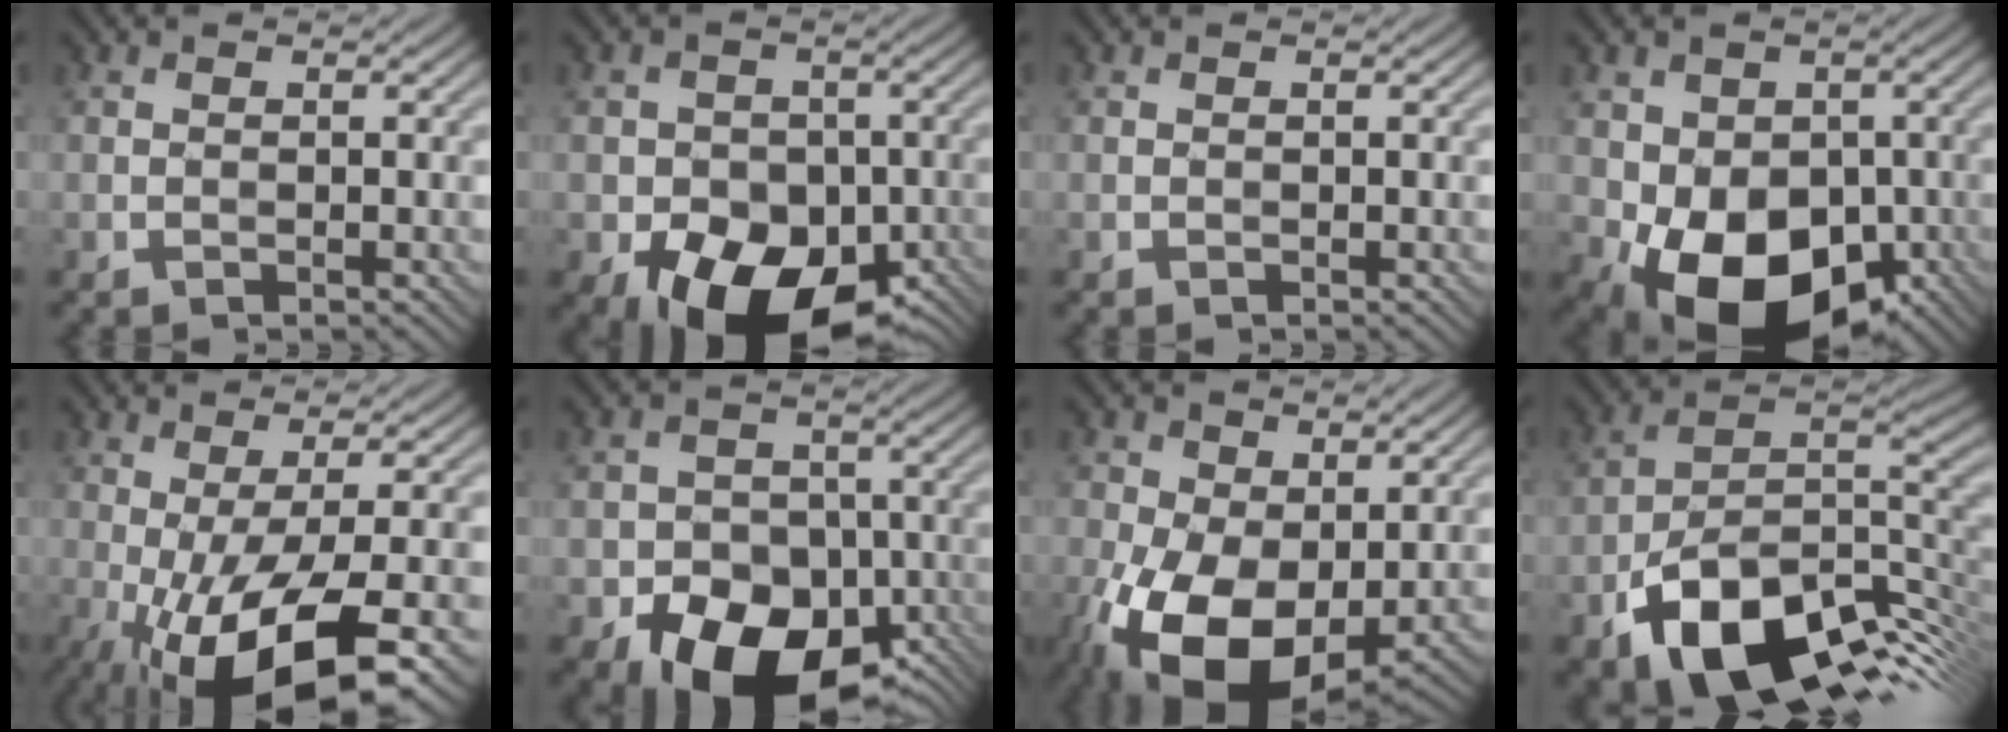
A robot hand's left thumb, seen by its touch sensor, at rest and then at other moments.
{"total": 14.5, "force": [-6.6, 10.1, 8.1], "torque": [-0.113, -0.033, -0.109]}
{"total": 0.0}
{"total": 12.6, "force": [-3.6, 8.9, 8.1], "torque": [-0.120, -0.029, -0.057]}
{"total": 14.2, "force": [-5.4, 4.1, 12.5], "torque": [-0.217, -0.017, -0.078]}
{"total": 15.5, "force": [-8.1, 10.3, 8.3], "torque": [-0.131, -0.035, -0.129]}
{"total": 14.1, "force": [-3.3, 8.4, 10.9], "torque": [-0.229, -0.025, -0.049]}
{"total": 15.4, "force": [-7.2, 8.6, 10.6], "torque": [-0.184, -0.021, -0.117]}